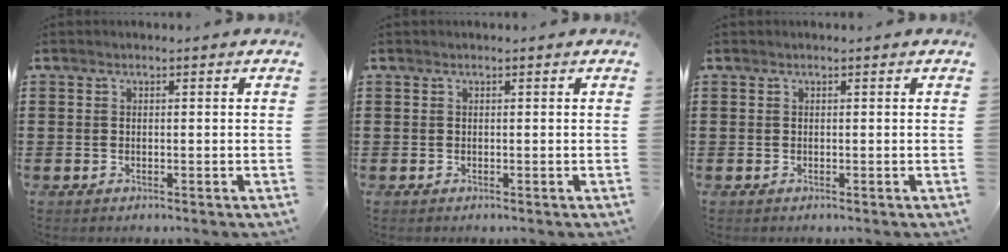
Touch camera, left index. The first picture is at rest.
{"total": 0.0}
{"total": 0.0}